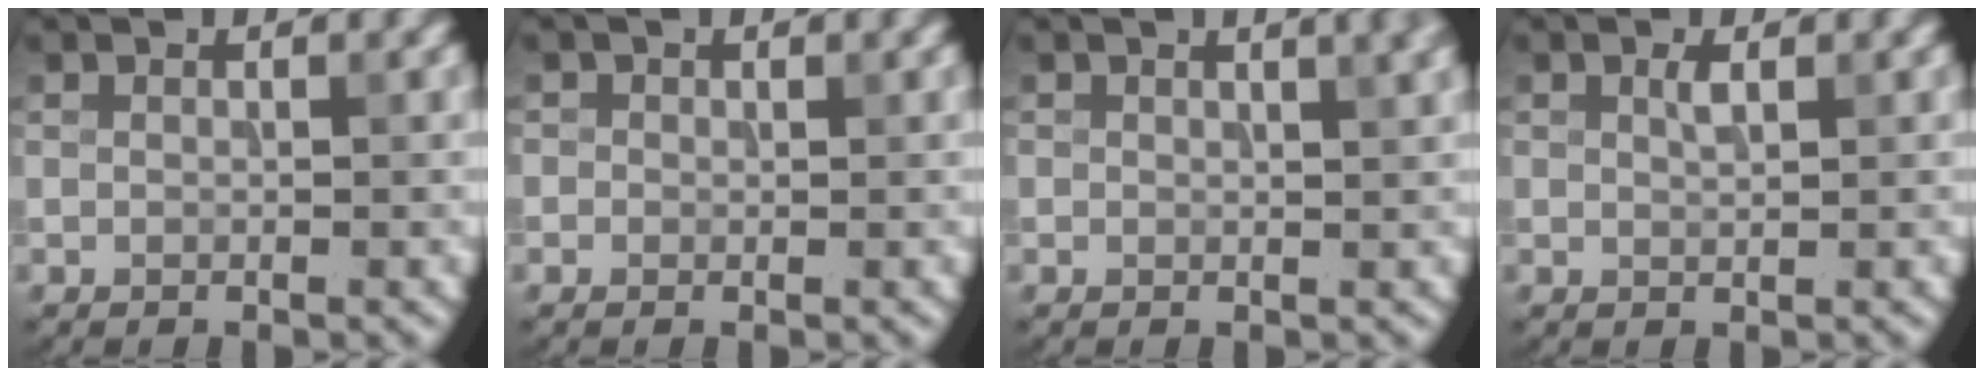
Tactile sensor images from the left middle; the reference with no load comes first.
{"total": 0.6, "force": [0.1, 0.6, 0.0], "torque": [0.004, -0.005, -0.002]}
{"total": 3.1, "force": [1.5, 1.2, 2.4], "torque": [-0.013, 0.004, 0.014]}
{"total": 1.0, "force": [0.4, 0.4, 0.8], "torque": [-0.018, -0.001, 0.009]}